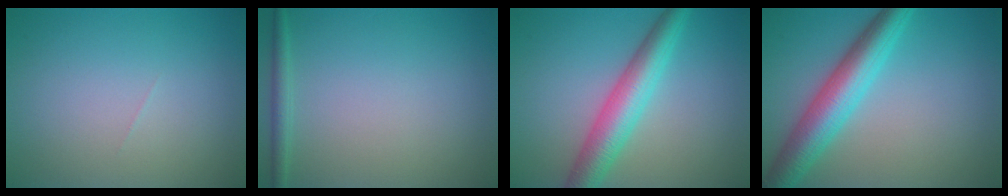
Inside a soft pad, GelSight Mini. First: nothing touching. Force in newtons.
{"total": 1.4, "press": 1.4, "slide": 0.1}
{"total": 5.4, "press": 5.4, "slide": 0.0}
{"total": 6.4, "press": 6.4, "slide": 0.1}